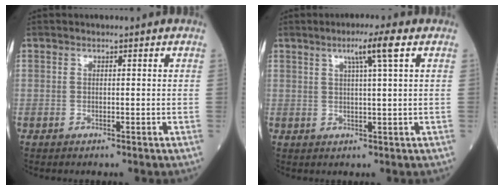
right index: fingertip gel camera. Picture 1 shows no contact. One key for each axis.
{"total": 5.3, "fx": 2.5, "fy": -0.4, "fz": 4.7, "tx": -0.084, "ty": 0.003, "tz": 0.043}